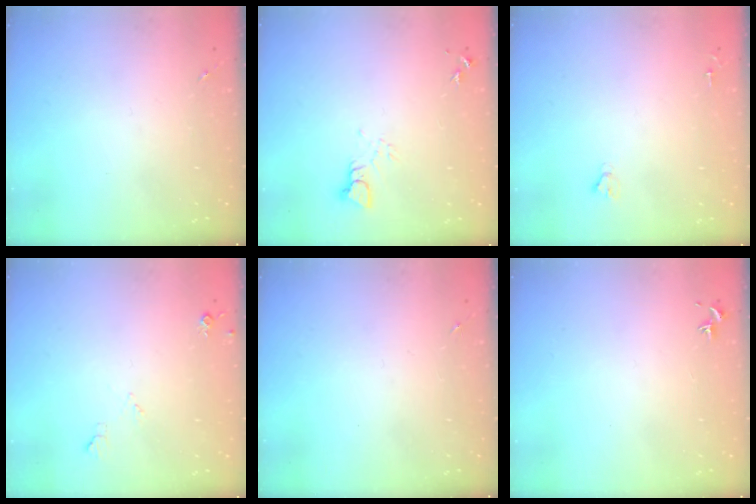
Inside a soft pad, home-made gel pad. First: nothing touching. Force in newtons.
{"total": 3.4, "press": 3.4, "slide": 0.3}
{"total": 1.8, "press": 1.8, "slide": 0.1}
{"total": 5.1, "press": 5.1, "slide": 0.8}
{"total": 0.0}
{"total": 0.7, "press": 0.6, "slide": 0.5}